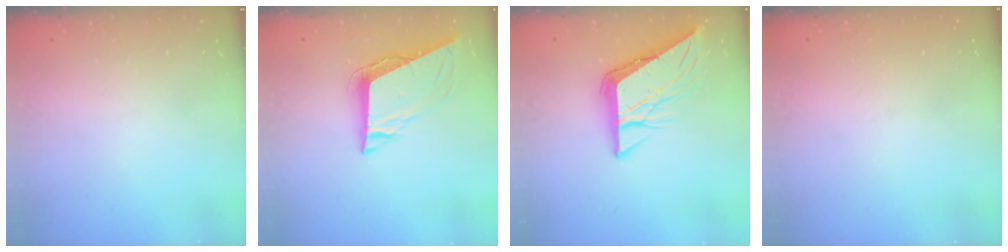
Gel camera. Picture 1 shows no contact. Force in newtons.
{"total": 10.4, "press": 9.8, "slide": 3.5}
{"total": 9.0, "press": 8.9, "slide": 1.0}
{"total": 1.6, "press": 1.6, "slide": 0.0}